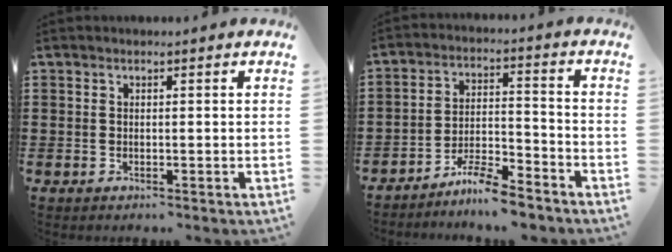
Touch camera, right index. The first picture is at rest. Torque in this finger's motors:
{"motor_torque": [0.09, 0.07, 0.32, 0.03]}